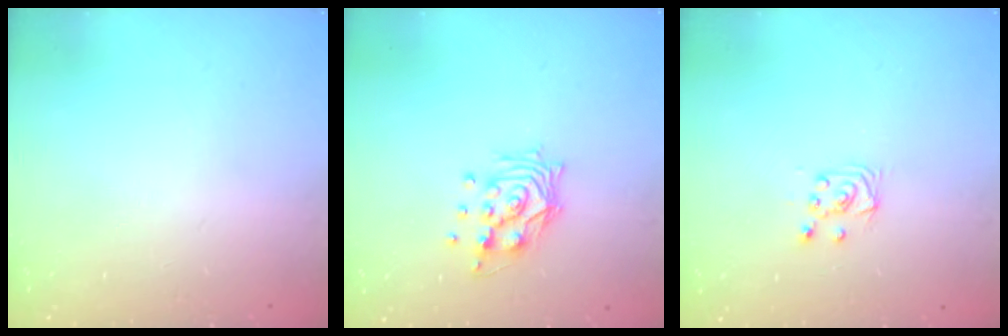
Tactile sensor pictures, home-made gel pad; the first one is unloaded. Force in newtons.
{"total": 11.0, "press": 10.9, "slide": 1.6}
{"total": 5.1, "press": 5.1, "slide": 0.5}